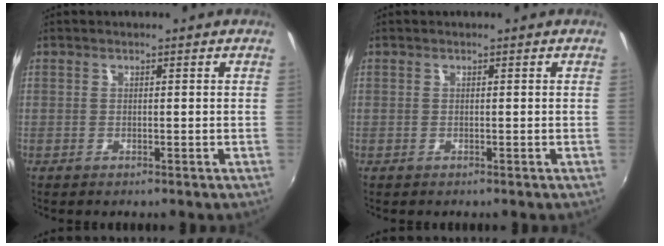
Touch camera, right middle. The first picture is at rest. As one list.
[{"total": 0.0}]